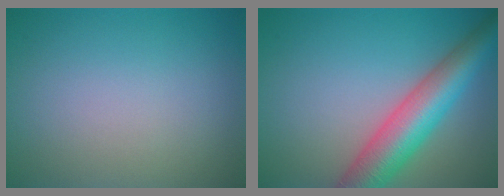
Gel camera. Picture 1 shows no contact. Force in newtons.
{"total": 7.8, "press": 7.8, "slide": 0.3}